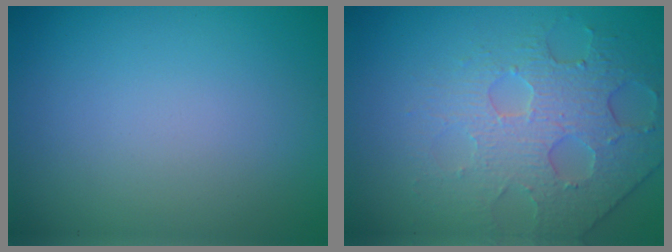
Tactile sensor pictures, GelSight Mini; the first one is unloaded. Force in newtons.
{"total": 4.1, "press": 3.9, "slide": 1.3}